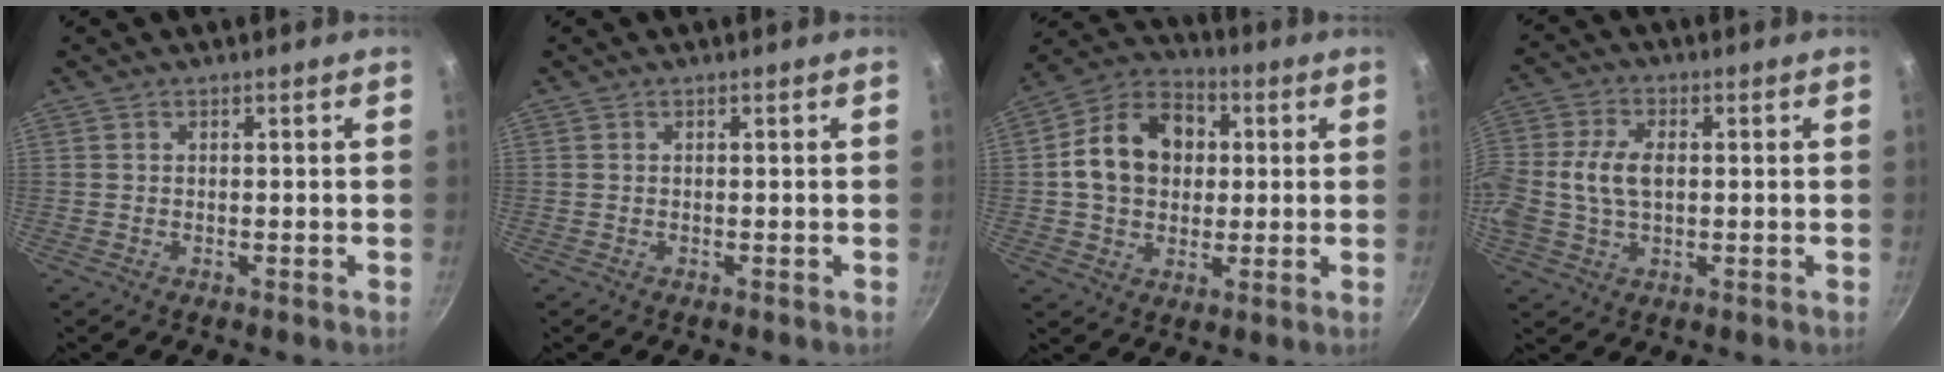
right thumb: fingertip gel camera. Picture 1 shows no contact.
{"total": 0.0}
{"total": 14.4, "force": [1.8, 11.3, 8.7], "torque": [-0.124, 0.024, 0.016]}
{"total": 9.8, "force": [0.3, 6.2, 7.6], "torque": [-0.155, 0.020, -0.004]}